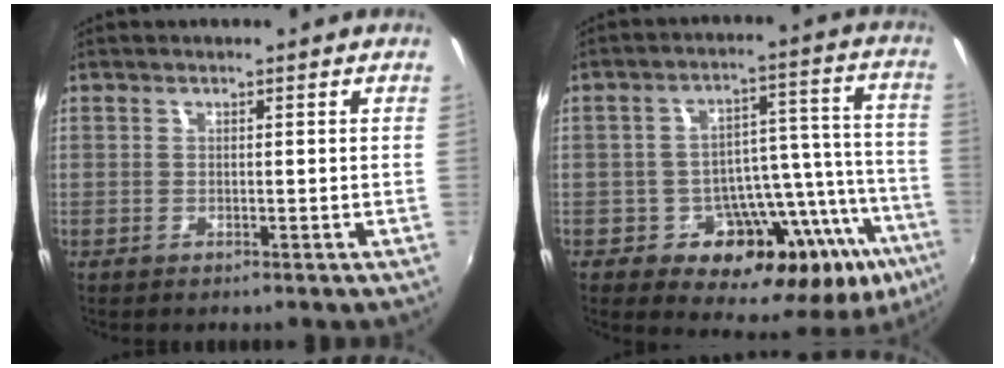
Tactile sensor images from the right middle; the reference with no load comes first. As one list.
[{"total": 20.3, "force": [-10.1, 12.3, 12.5], "torque": [-0.173, 0.021, -0.123]}]